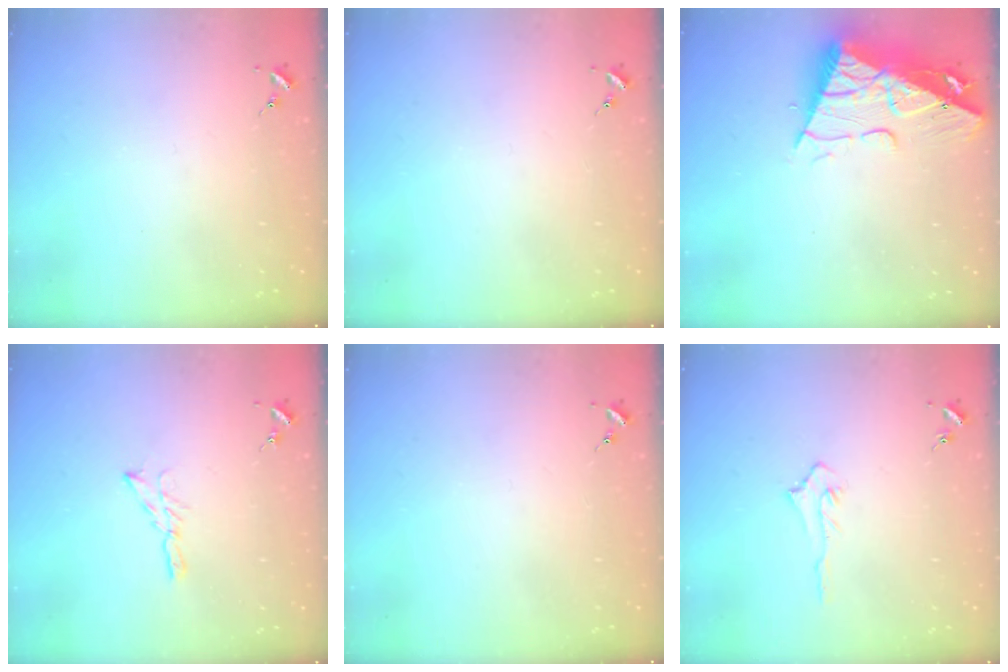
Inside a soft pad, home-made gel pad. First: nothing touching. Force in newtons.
{"total": 0.0}
{"total": 14.2, "press": 14.1, "slide": 1.5}
{"total": 6.2, "press": 6.1, "slide": 0.8}
{"total": 0.0}
{"total": 3.9, "press": 3.9, "slide": 0.7}